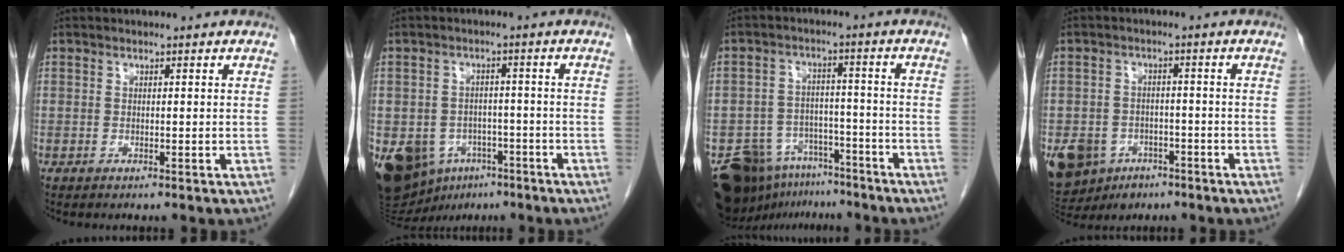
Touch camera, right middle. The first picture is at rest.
{"total": 15.8, "force": [-7.9, 11.4, 7.6], "torque": [-0.180, 0.003, -0.110]}
{"total": 12.2, "force": [-9.5, 6.8, 3.5], "torque": [-0.058, 0.026, -0.148]}
{"total": 11.6, "force": [-6.3, 8.7, 4.2], "torque": [-0.109, 0.003, -0.093]}